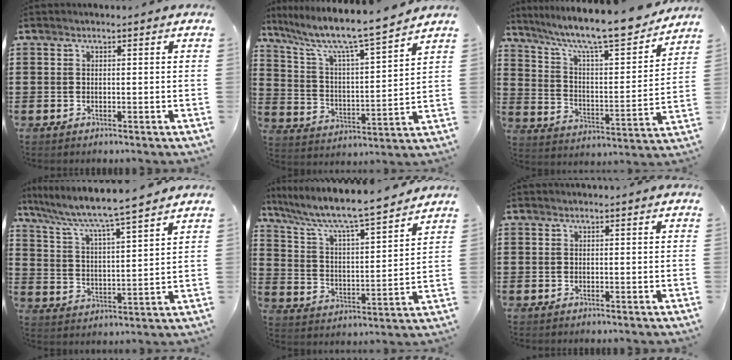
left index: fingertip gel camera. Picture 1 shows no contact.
{"total": 7.5, "force": [6.5, 0.3, 3.9], "torque": [-0.106, -0.049, 0.102]}
{"total": 10.5, "force": [9.1, 0.6, 5.1], "torque": [-0.118, -0.068, 0.148]}
{"total": 5.5, "force": [4.9, -0.5, 2.3], "torque": [-0.070, -0.040, 0.074]}
{"total": 6.7, "force": [5.9, 0.2, 3.2], "torque": [-0.089, -0.046, 0.090]}
{"total": 0.0}